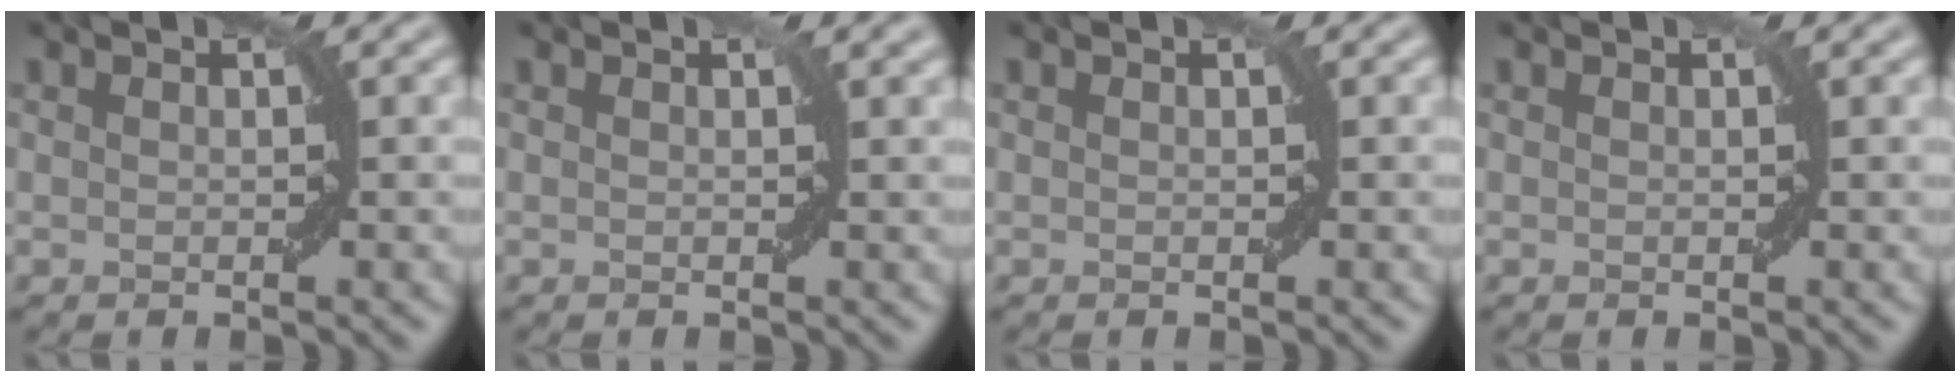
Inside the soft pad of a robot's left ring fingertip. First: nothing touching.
{"total": 0.7, "force": [0.4, 0.0, 0.5], "torque": [-0.004, 0.001, 0.007]}
{"total": 0.0}
{"total": 0.0}